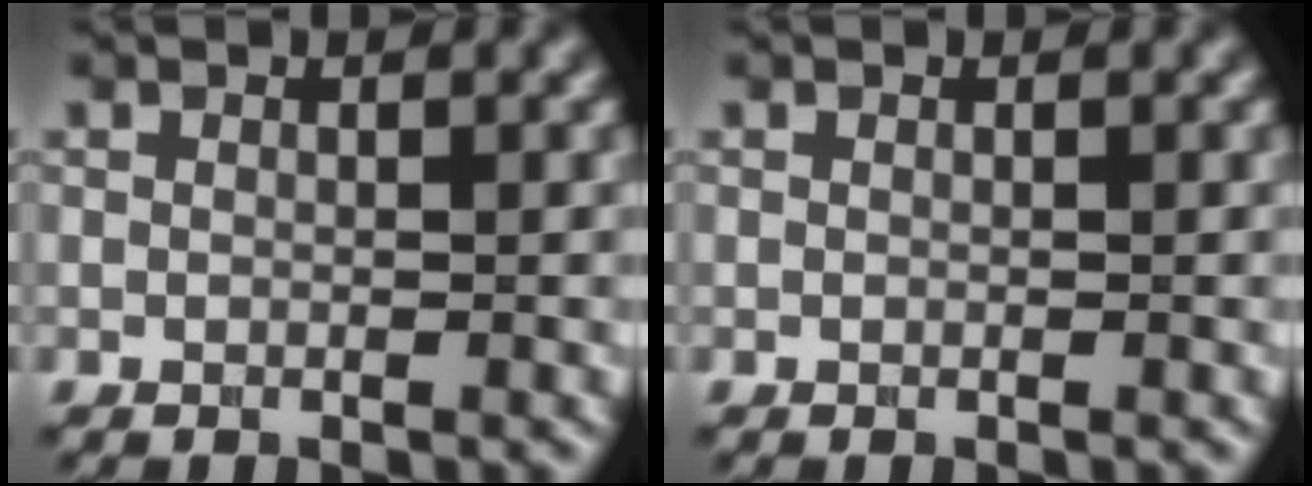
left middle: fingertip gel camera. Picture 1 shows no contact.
{"total": 0.0}